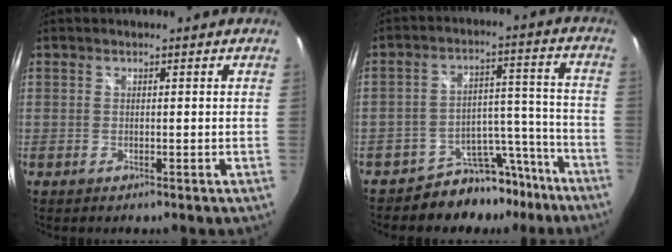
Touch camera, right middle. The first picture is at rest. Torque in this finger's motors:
{"motor_torque": [0.39, -0.66, -0.01, 0.01]}